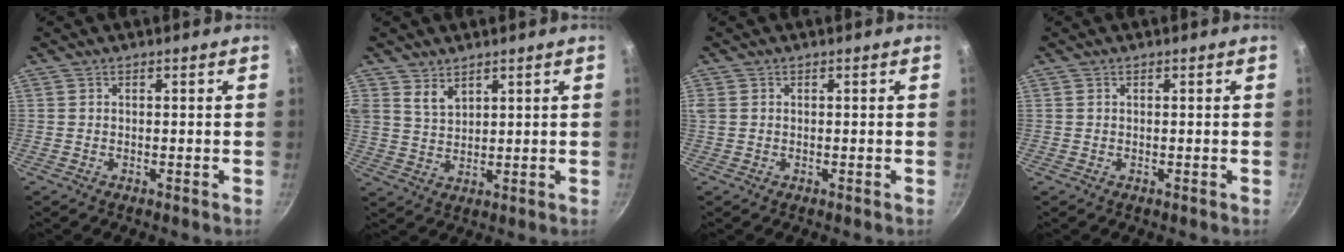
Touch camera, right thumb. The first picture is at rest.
{"total": 3.9, "force": [2.9, 2.1, 1.6], "torque": [-0.017, -0.024, 0.063]}
{"total": 1.8, "force": [0.3, 1.4, 1.0], "torque": [-0.037, 0.007, 0.011]}
{"total": 0.0}